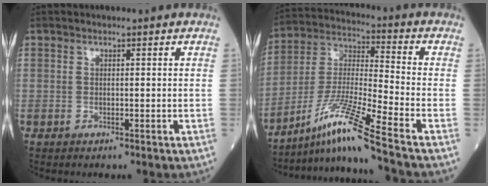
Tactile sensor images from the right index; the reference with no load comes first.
{"total": 13.2, "force": [-9.5, -2.3, 8.9], "torque": [-0.189, -0.017, -0.175]}